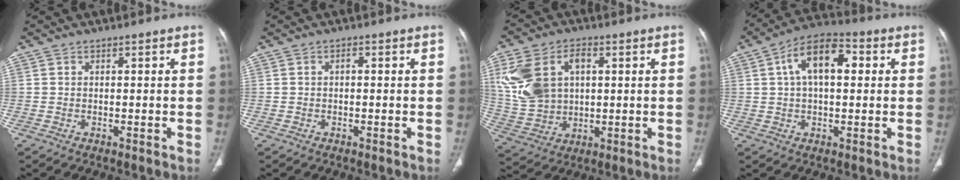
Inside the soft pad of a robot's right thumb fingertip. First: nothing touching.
{"total": 0.7, "force": [-0.1, 0.4, 0.5], "torque": [-0.009, 0.002, -0.004]}
{"total": 15.2, "force": [3.8, 10.6, 10.2], "torque": [-0.198, 0.009, 0.084]}
{"total": 11.5, "force": [2.8, 6.1, 9.4], "torque": [-0.153, 0.025, 0.039]}